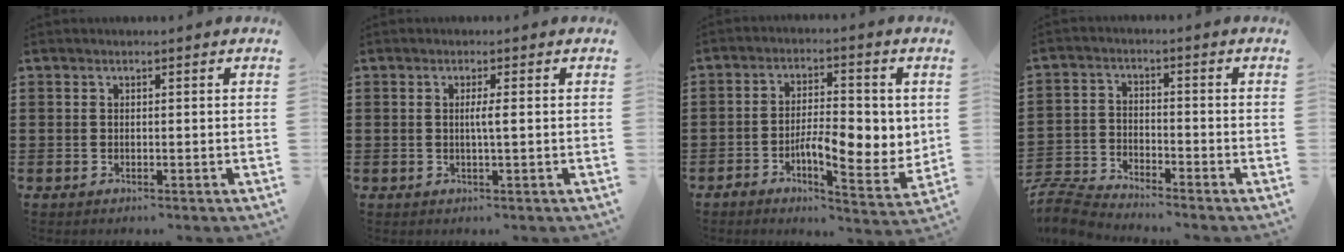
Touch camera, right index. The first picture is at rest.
{"total": 1.9, "force": [0.0, -0.1, 1.9], "torque": [-0.036, -0.004, -0.002]}
{"total": 7.7, "force": [-1.2, 3.4, 6.7], "torque": [-0.103, 0.000, -0.023]}
{"total": 5.1, "force": [-5.0, 0.5, 0.6], "torque": [-0.038, -0.003, -0.109]}